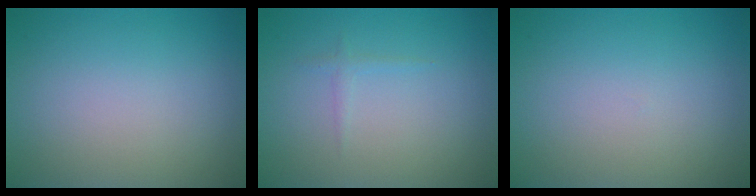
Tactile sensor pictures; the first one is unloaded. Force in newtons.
{"total": 0.6, "press": 0.6, "slide": 0.0}
{"total": 0.0}